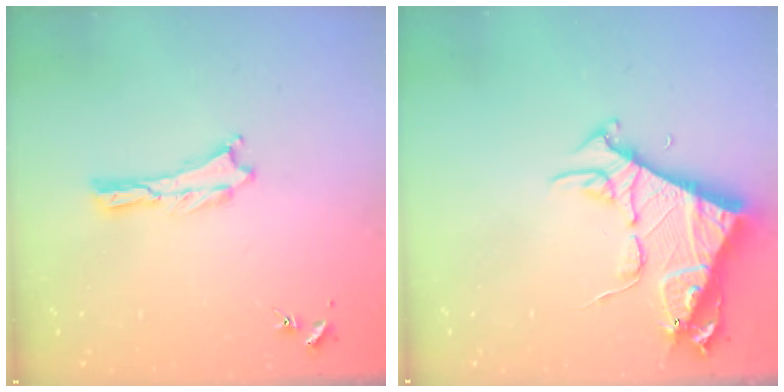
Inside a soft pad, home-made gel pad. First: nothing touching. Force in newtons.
{"total": 7.9, "press": 7.9, "slide": 0.9}